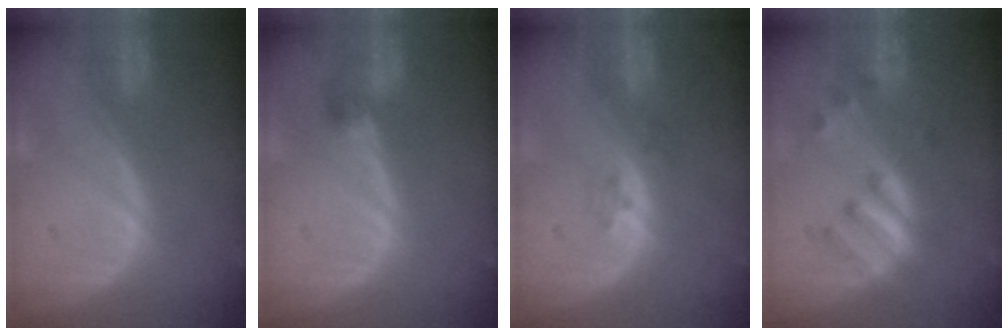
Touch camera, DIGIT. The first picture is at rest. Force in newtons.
{"total": 2.8, "press": 2.6, "slide": 1.0}
{"total": 2.1, "press": 1.8, "slide": 1.2}
{"total": 5.1, "press": 5.0, "slide": 1.0}